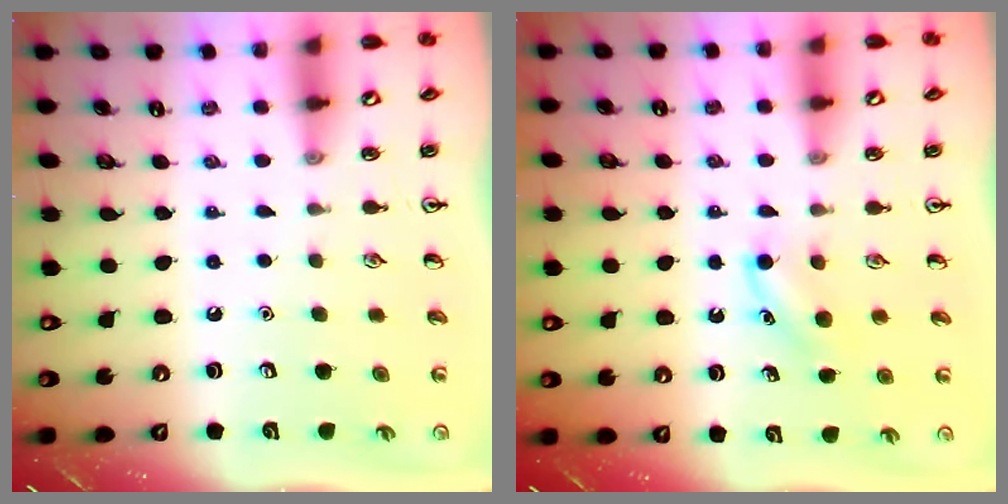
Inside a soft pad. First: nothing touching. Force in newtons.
{"total": 4.3, "press": 4.1, "slide": 1.3}